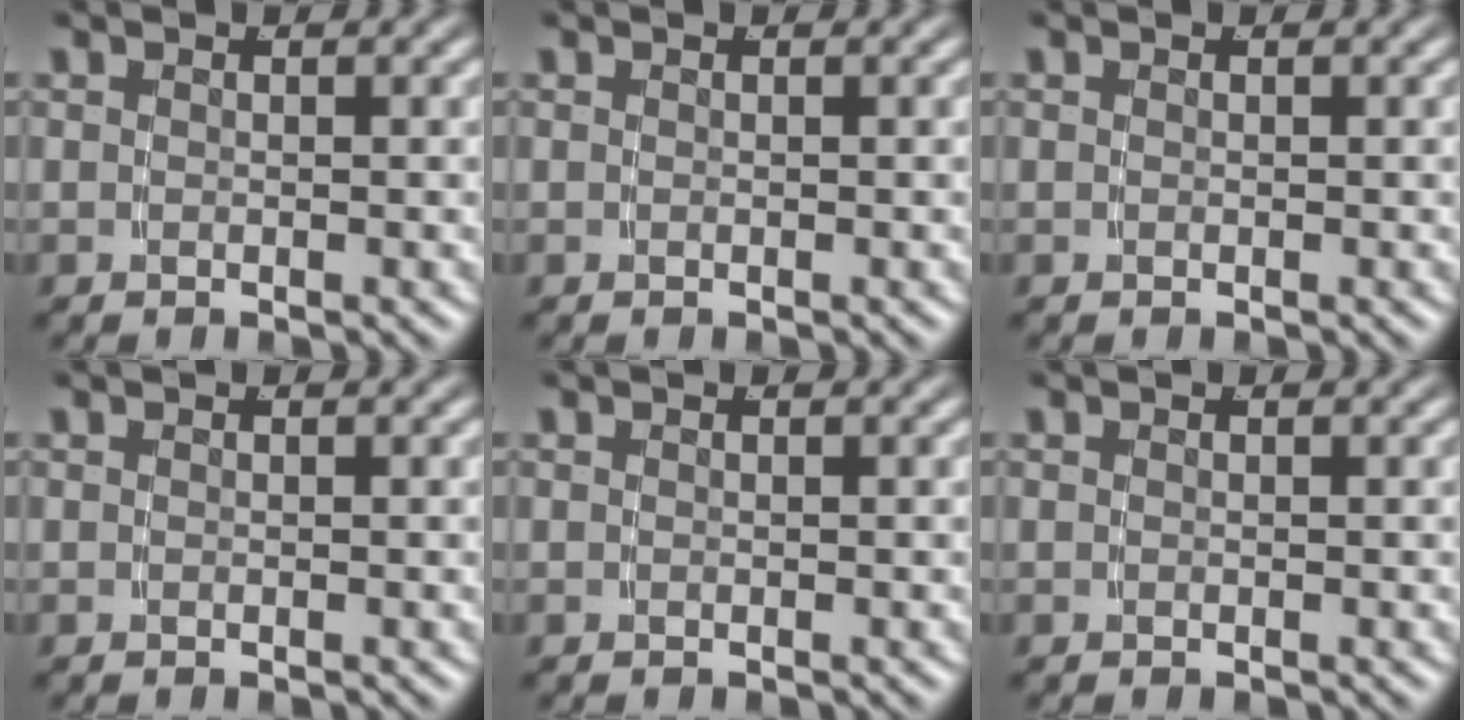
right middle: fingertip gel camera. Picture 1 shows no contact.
{"total": 0.0}
{"total": 0.0}
{"total": 0.0}
{"total": 0.0}
{"total": 0.0}